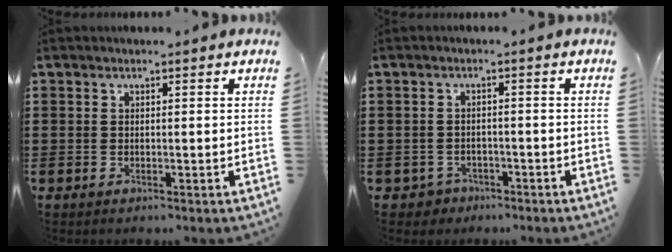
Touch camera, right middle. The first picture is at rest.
{"total": 1.9, "force": [-1.5, 1.0, -0.1], "torque": [-0.008, 0.002, -0.036]}